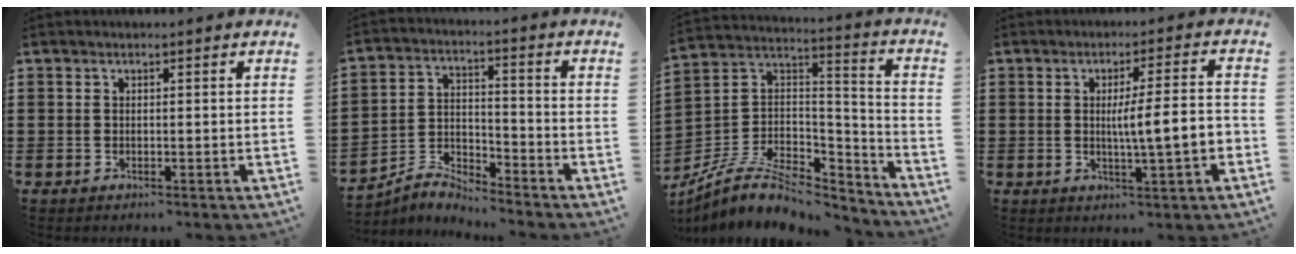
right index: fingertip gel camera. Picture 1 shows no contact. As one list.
[{"total": 4.5, "force": [-4.4, 0.9, 0.4], "torque": [-0.020, 0.002, -0.094]}, {"total": 9.4, "force": [-6.3, 4.4, 5.4], "torque": [-0.107, 0.016, -0.119]}, {"total": 7.0, "force": [-0.8, 0.5, 7.0], "torque": [-0.114, -0.006, -0.021]}]